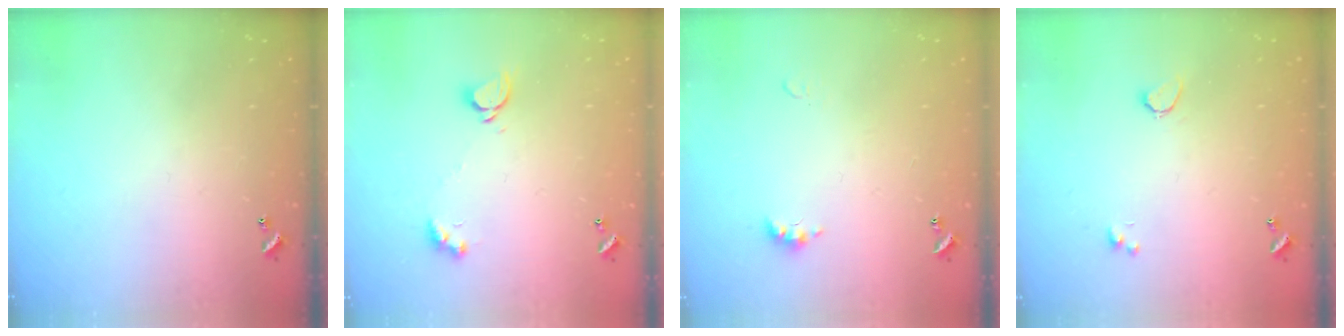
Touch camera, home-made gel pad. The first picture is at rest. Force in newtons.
{"total": 2.1, "press": 2.1, "slide": 0.3}
{"total": 3.2, "press": 3.1, "slide": 0.6}
{"total": 0.8, "press": 0.7, "slide": 0.4}